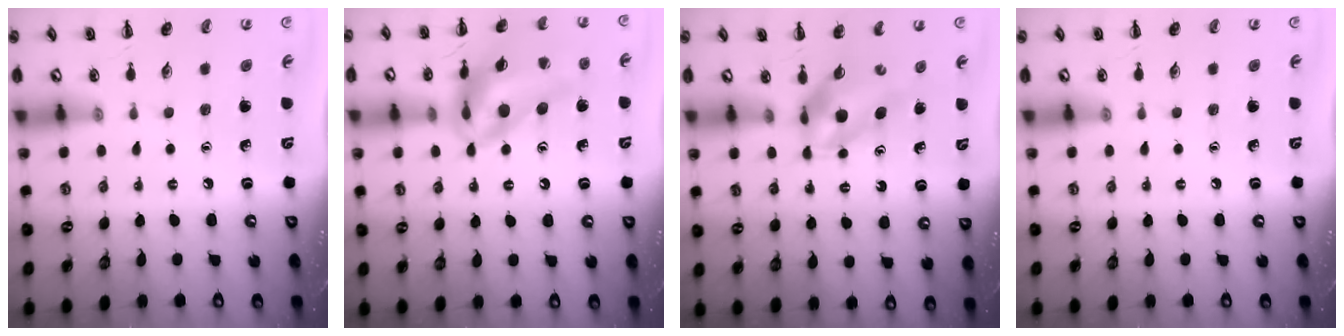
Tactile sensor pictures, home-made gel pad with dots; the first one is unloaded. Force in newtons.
{"total": 16.8, "press": 16.2, "slide": 4.4}
{"total": 5.3, "press": 5.2, "slide": 0.9}
{"total": 0.0}